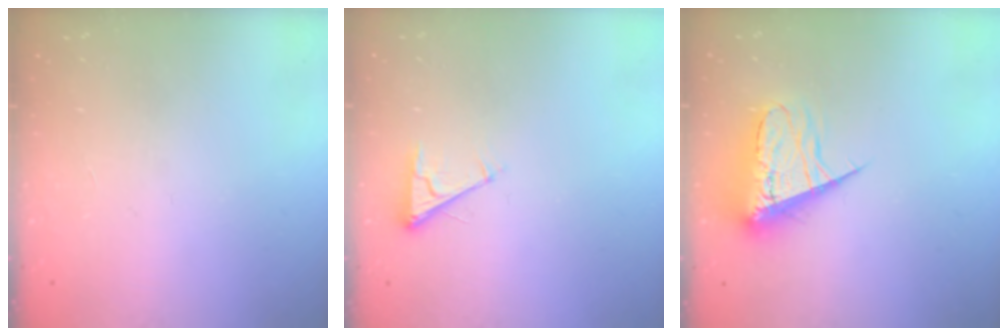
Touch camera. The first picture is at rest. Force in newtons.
{"total": 3.9, "press": 3.9, "slide": 0.6}
{"total": 9.5, "press": 9.4, "slide": 0.7}